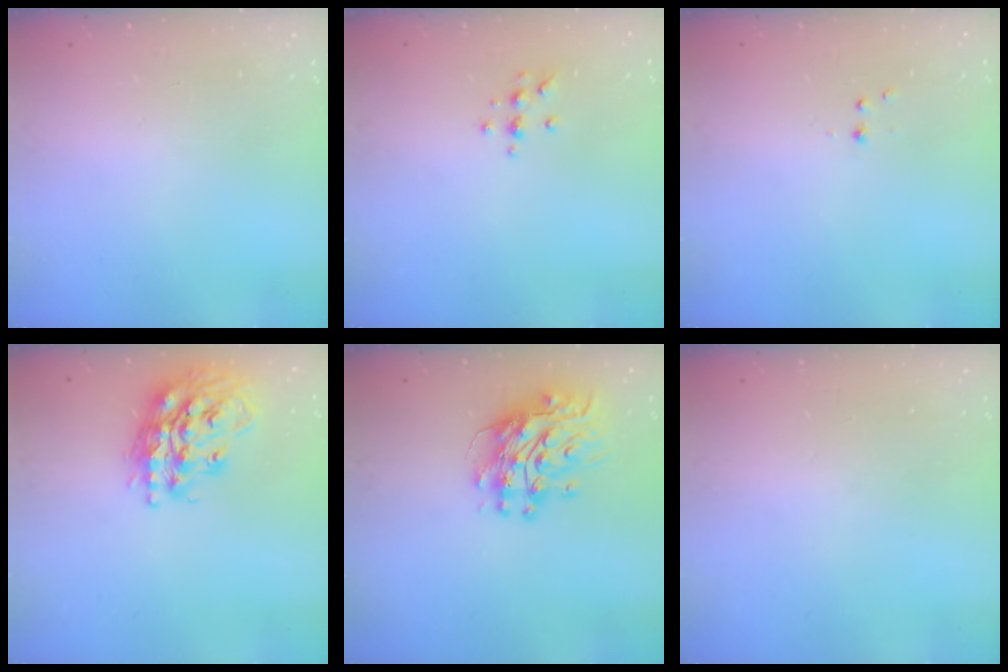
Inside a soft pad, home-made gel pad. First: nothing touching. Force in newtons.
{"total": 5.6, "press": 5.5, "slide": 0.7}
{"total": 2.2, "press": 1.9, "slide": 1.2}
{"total": 18.8, "press": 18.8, "slide": 1.5}
{"total": 12.5, "press": 12.5, "slide": 1.1}
{"total": 0.0}